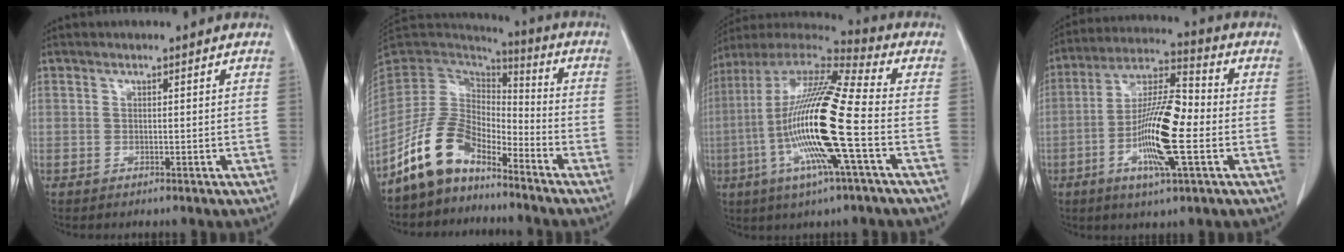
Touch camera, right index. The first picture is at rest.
{"total": 11.3, "force": [-8.4, 5.3, 5.3], "torque": [-0.119, 0.031, -0.168]}
{"total": 20.4, "force": [-4.2, 0.8, 19.9], "torque": [-0.405, -0.013, -0.090]}
{"total": 14.0, "force": [-3.3, 1.9, 13.5], "torque": [-0.254, 0.001, -0.065]}